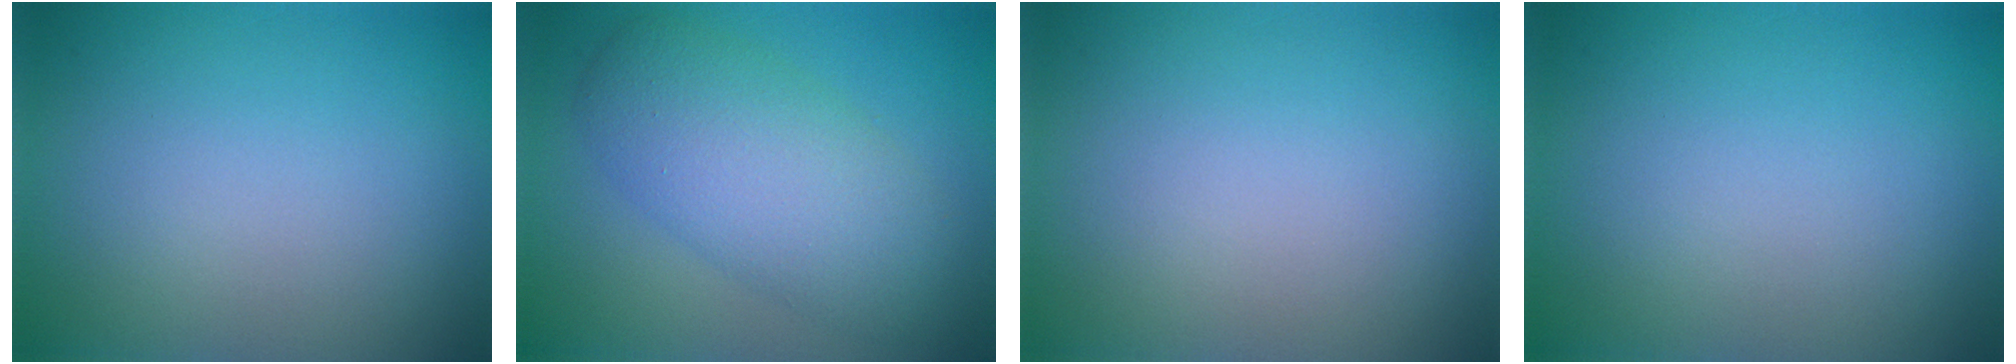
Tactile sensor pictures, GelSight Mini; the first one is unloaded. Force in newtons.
{"total": 6.4, "press": 6.4, "slide": 0.3}
{"total": 0.0}
{"total": 0.0}